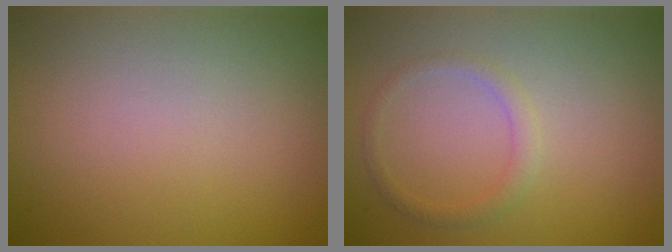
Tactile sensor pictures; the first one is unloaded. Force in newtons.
{"total": 1.4, "press": 1.4, "slide": 0.1}